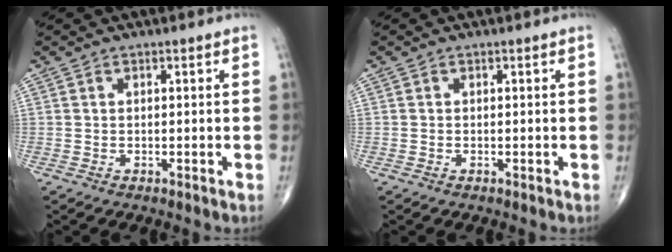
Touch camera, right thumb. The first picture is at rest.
{"total": 0.0}